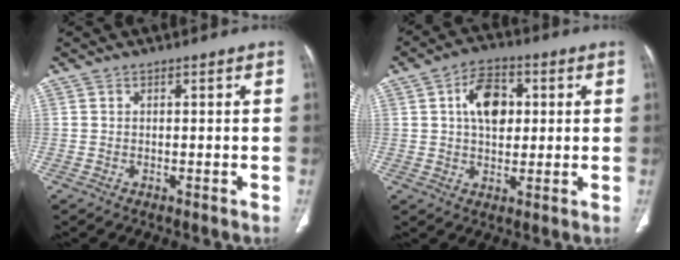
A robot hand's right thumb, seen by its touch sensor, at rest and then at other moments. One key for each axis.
{"total": 9.4, "fx": 2.2, "fy": 6.1, "fz": 6.8, "tx": -0.089, "ty": 0.004, "tz": 0.032}